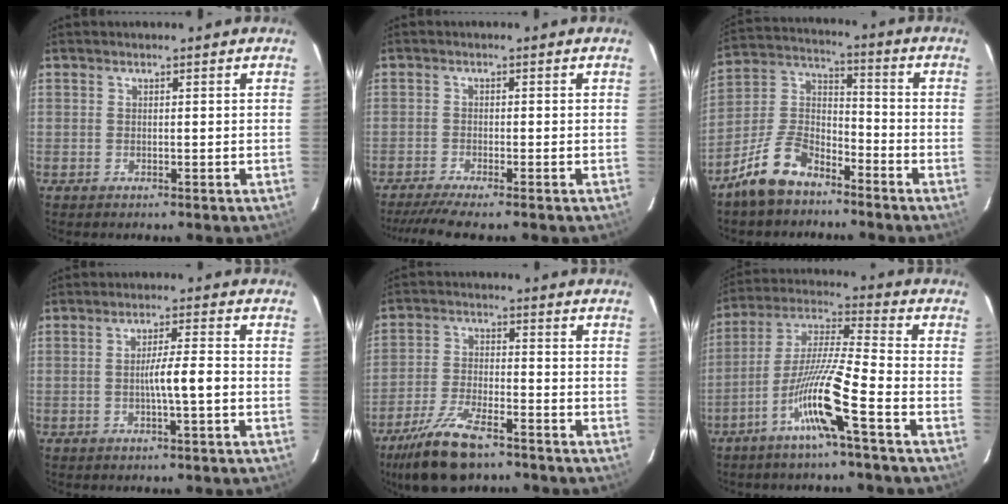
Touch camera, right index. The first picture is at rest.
{"total": 6.2, "force": [-5.2, -0.3, 3.3], "torque": [-0.052, -0.016, -0.086]}
{"total": 10.5, "force": [-7.8, 4.8, 5.1], "torque": [-0.116, 0.015, -0.155]}
{"total": 4.9, "force": [-1.0, -0.2, 4.8], "torque": [-0.081, 0.004, -0.018]}
{"total": 10.8, "force": [-7.9, 2.7, 6.9], "torque": [-0.138, -0.022, -0.144]}
{"total": 12.5, "force": [-6.1, -0.8, 10.9], "torque": [-0.216, -0.005, -0.122]}